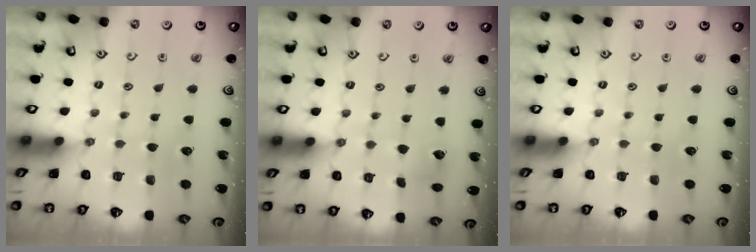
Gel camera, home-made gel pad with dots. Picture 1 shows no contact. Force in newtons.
{"total": 3.4, "press": 3.4, "slide": 0.4}
{"total": 0.0}